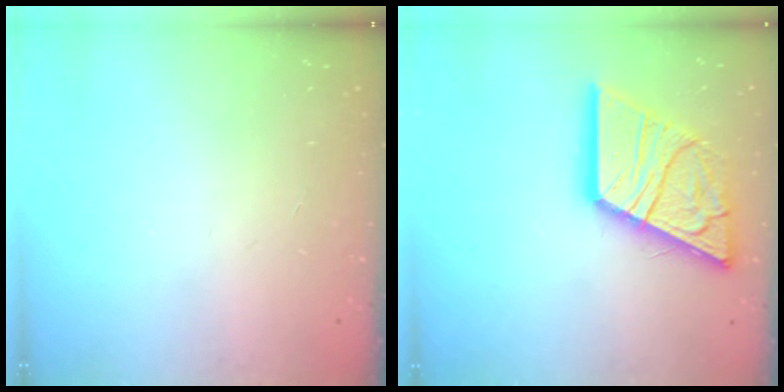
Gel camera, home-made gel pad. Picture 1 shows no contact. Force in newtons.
{"total": 21.9, "press": 21.7, "slide": 2.4}